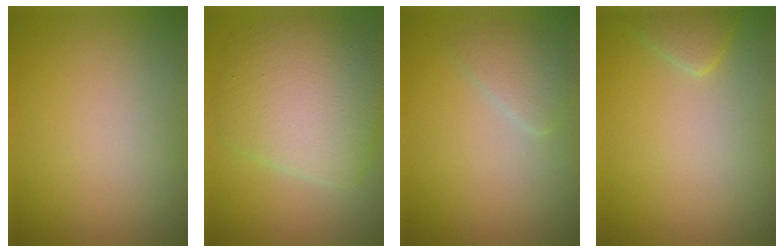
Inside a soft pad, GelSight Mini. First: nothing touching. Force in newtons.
{"total": 7.1, "press": 7.1, "slide": 0.2}
{"total": 1.8, "press": 1.8, "slide": 0.1}
{"total": 1.6, "press": 1.6, "slide": 0.1}